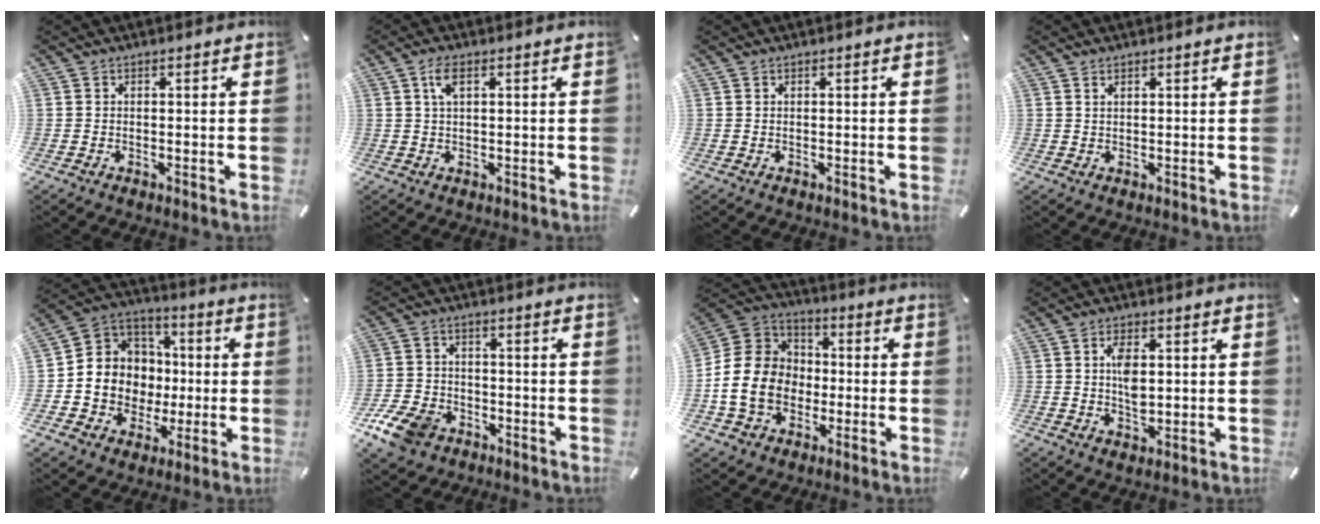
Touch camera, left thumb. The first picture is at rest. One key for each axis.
{"total": 3.9, "fx": 1.5, "fy": 1.5, "fz": 3.2, "tx": -0.069, "ty": 0.007, "tz": 0.024}
{"total": 0.0}
{"total": 1.1, "fx": 0.7, "fy": 0.6, "fz": 0.7, "tx": -0.014, "ty": 0.000, "tz": 0.014}
{"total": 11.5, "fx": -1.6, "fy": 11.4, "fz": 1.2, "tx": -0.022, "ty": -0.007, "tz": -0.018}
{"total": 9.2, "fx": -4.9, "fy": 6.7, "fz": 4.0, "tx": -0.075, "ty": 0.031, "tz": -0.090}
{"total": 14.7, "fx": -3.6, "fy": 12.6, "fz": 6.6, "tx": -0.155, "ty": 0.031, "tz": -0.066}
{"total": 5.8, "fx": 0.8, "fy": 3.3, "fz": 4.7, "tx": -0.088, "ty": 0.000, "tz": 0.008}